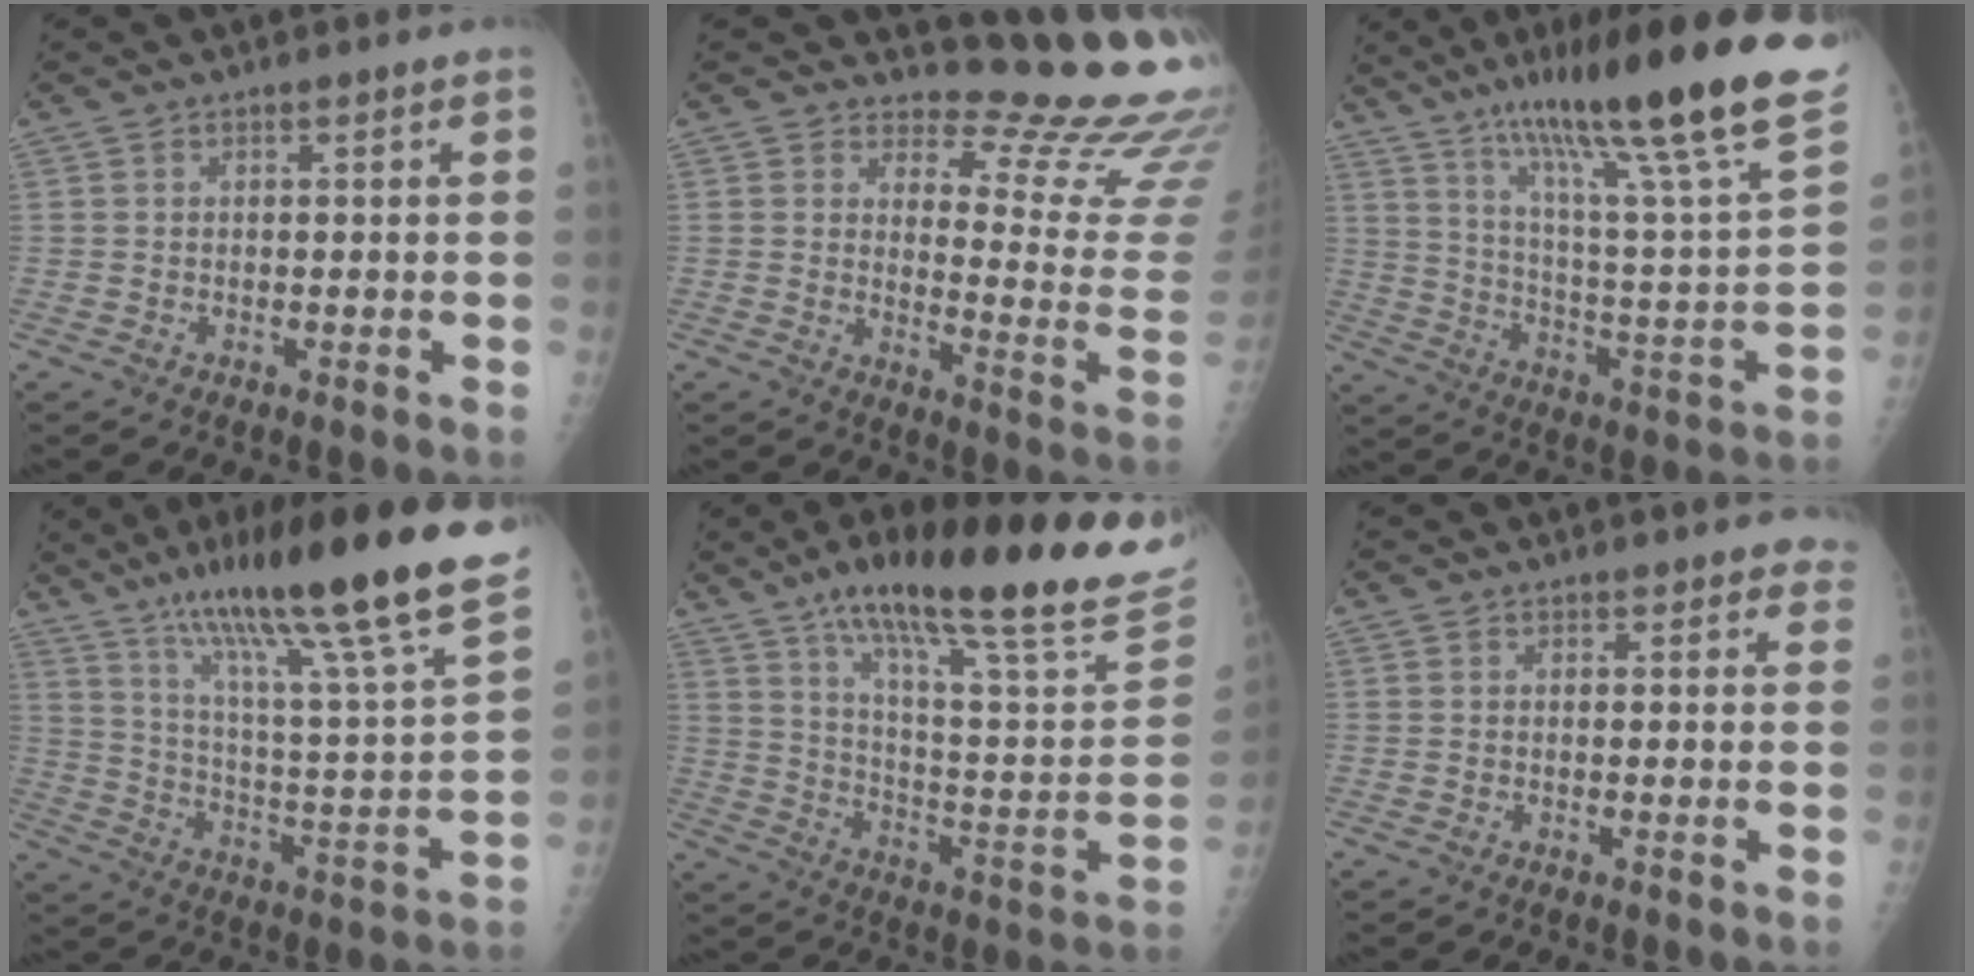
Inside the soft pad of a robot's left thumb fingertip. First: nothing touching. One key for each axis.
{"total": 18.1, "fx": 16.4, "fy": 3.9, "fz": 6.6, "tx": -0.039, "ty": -0.189, "tz": 0.185}
{"total": 30.6, "fx": 20.9, "fy": 3.0, "fz": 22.1, "tx": -0.325, "ty": -0.079, "tz": 0.321}
{"total": 28.3, "fx": 19.8, "fy": 2.0, "fz": 20.2, "tx": -0.311, "ty": -0.075, "tz": 0.316}
{"total": 30.9, "fx": 21.4, "fy": 5.7, "fz": 21.5, "tx": -0.306, "ty": -0.066, "tz": 0.324}
{"total": 4.1, "fx": 3.6, "fy": 1.5, "fz": 1.0, "tx": 0.020, "ty": -0.011, "tz": 0.026}